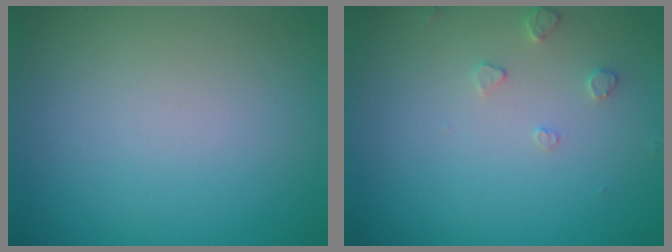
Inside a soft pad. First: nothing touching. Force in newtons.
{"total": 1.2, "press": 1.2, "slide": 0.2}